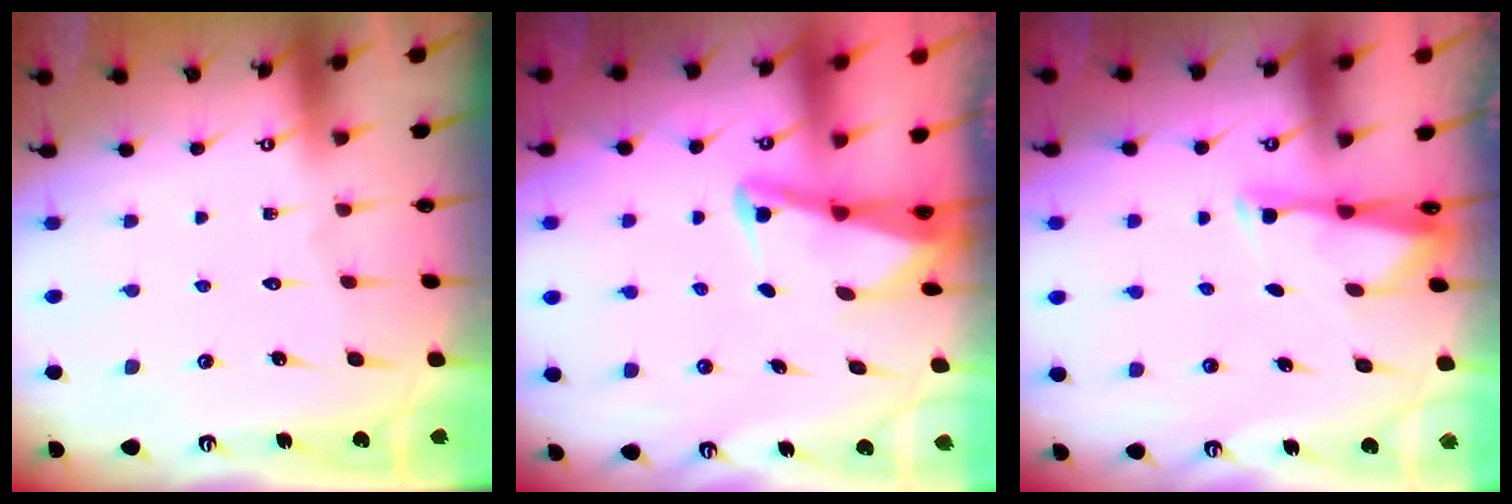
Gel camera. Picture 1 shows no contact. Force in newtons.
{"total": 2.5, "press": 2.4, "slide": 0.6}
{"total": 2.9, "press": 2.8, "slide": 0.5}